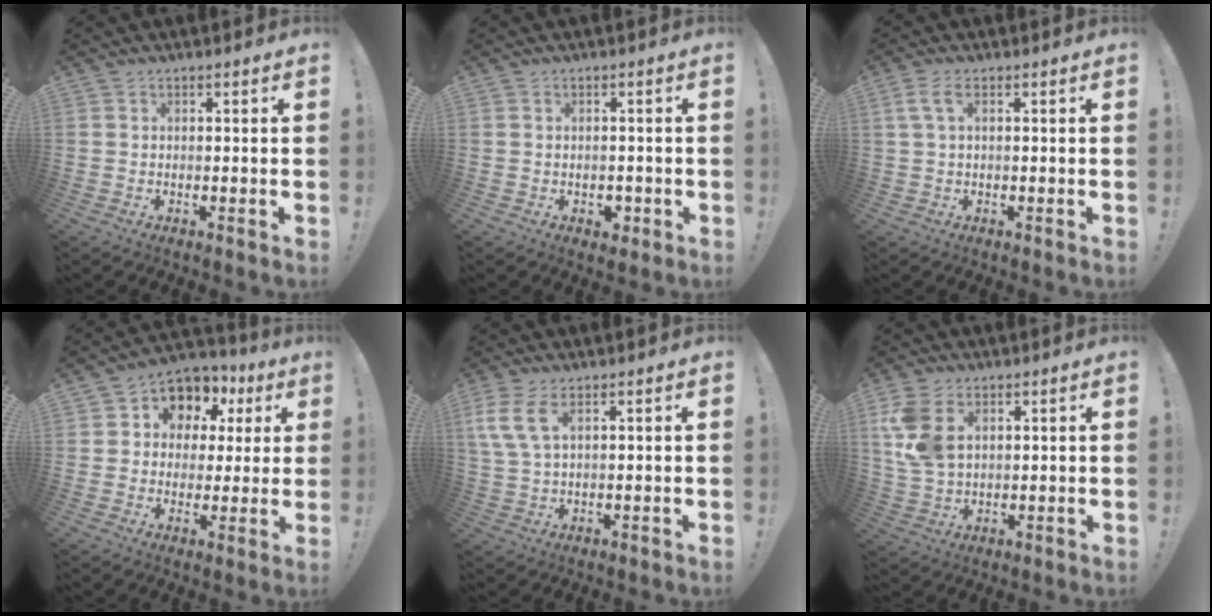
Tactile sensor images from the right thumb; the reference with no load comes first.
{"total": 2.9, "force": [-0.9, 2.4, 1.4], "torque": [-0.007, 0.002, -0.015]}
{"total": 3.7, "force": [1.4, 1.4, 3.1], "torque": [-0.062, 0.002, 0.026]}
{"total": 8.3, "force": [3.2, 7.1, 3.0], "torque": [-0.046, -0.029, 0.064]}
{"total": 6.9, "force": [3.3, 2.2, 5.6], "torque": [-0.116, -0.007, 0.063]}
{"total": 9.7, "force": [3.9, 5.9, 6.7], "torque": [-0.135, -0.011, 0.076]}